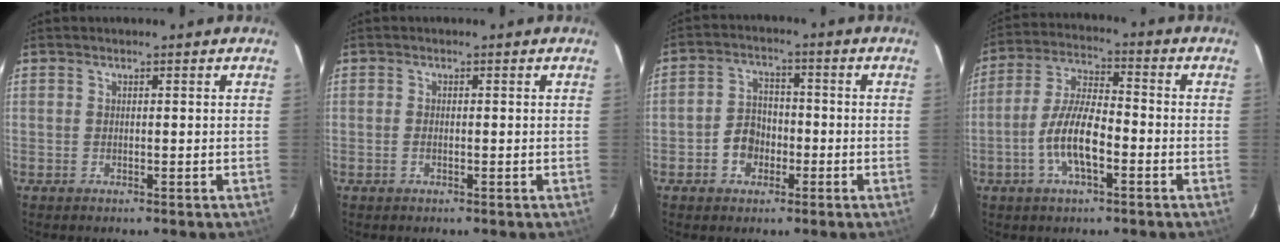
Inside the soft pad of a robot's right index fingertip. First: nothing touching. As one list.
[{"total": 1.0, "force": [-0.4, 0.6, 0.7], "torque": [-0.015, -0.001, -0.008]}, {"total": 5.9, "force": [-2.3, 4.8, 2.5], "torque": [-0.052, 0.019, -0.033]}, {"total": 10.1, "force": [-3.6, 3.4, 8.8], "torque": [-0.182, 0.004, -0.068]}]